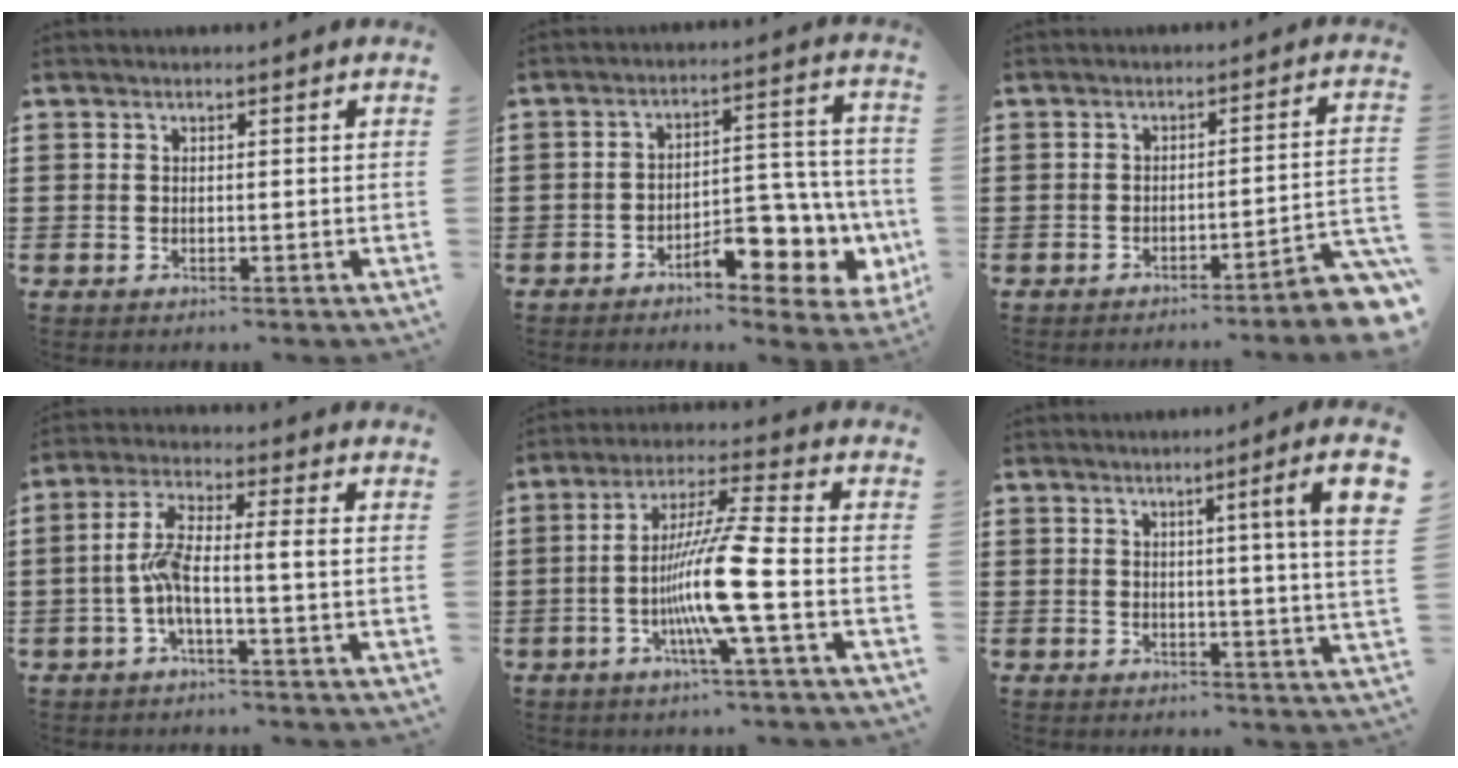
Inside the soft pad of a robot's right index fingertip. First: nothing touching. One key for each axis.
{"total": 8.3, "fx": -4.8, "fy": 3.8, "fz": 5.6, "tx": -0.062, "ty": -0.002, "tz": -0.088}
{"total": 3.8, "fx": -3.1, "fy": -0.4, "fz": 2.1, "tx": -0.039, "ty": -0.018, "tz": -0.065}
{"total": 6.8, "fx": -1.3, "fy": 1.1, "fz": 6.5, "tx": -0.137, "ty": -0.003, "tz": -0.032}
{"total": 11.5, "fx": -3.3, "fy": -0.4, "fz": 11.1, "tx": -0.224, "ty": -0.015, "tz": -0.072}
{"total": 6.5, "fx": 2.5, "fy": -0.9, "fz": 5.9, "tx": -0.100, "ty": -0.010, "tz": 0.035}